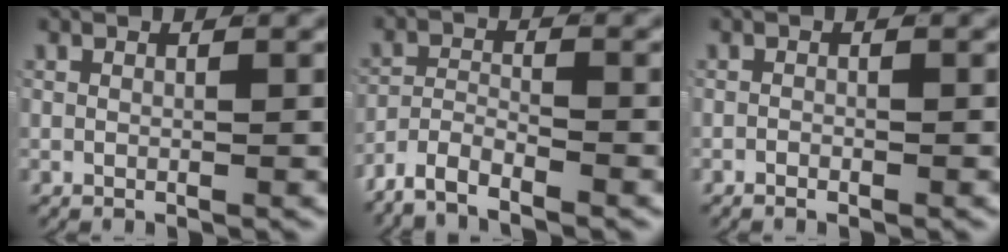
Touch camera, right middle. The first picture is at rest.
{"total": 4.4, "force": [-3.6, 1.7, 1.8], "torque": [-0.029, -0.005, -0.070]}
{"total": 0.7, "force": [-0.7, 0.0, 0.1], "torque": [-0.003, -0.004, -0.011]}